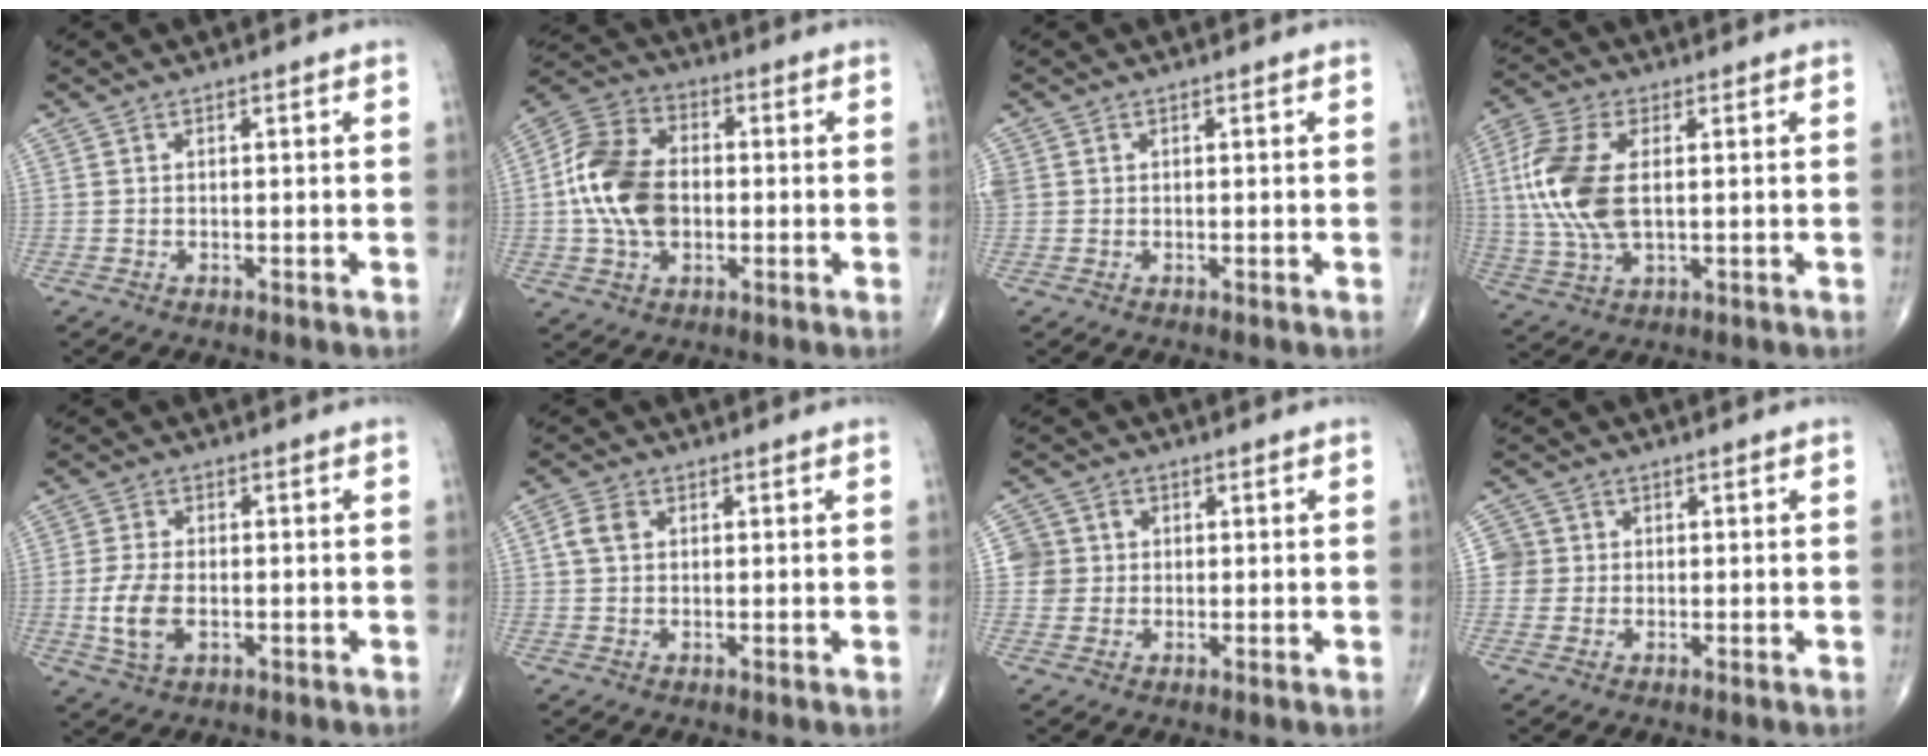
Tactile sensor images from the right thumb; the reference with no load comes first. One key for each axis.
{"total": 14.5, "fx": -0.6, "fy": 9.7, "fz": 10.8, "tx": -0.203, "ty": 0.022, "tz": -0.016}
{"total": 2.0, "fx": 0.4, "fy": 1.8, "fz": 0.8, "tx": -0.025, "ty": 0.010, "tz": 0.013}
{"total": 13.7, "fx": 1.4, "fy": 7.2, "fz": 11.6, "tx": -0.270, "ty": 0.001, "tz": 0.028}
{"total": 6.7, "fx": -1.2, "fy": 3.9, "fz": 5.3, "tx": -0.111, "ty": -0.003, "tz": -0.020}
{"total": 3.4, "fx": 0.8, "fy": 2.5, "fz": 2.1, "tx": -0.043, "ty": 0.008, "tz": 0.012}
{"total": 4.8, "fx": 0.5, "fy": 4.8, "fz": 0.5, "tx": 0.023, "ty": 0.005, "tz": 0.005}
{"total": 3.4, "fx": 0.2, "fy": 3.4, "fz": 0.0, "tx": 0.027, "ty": 0.007, "tz": -0.001}